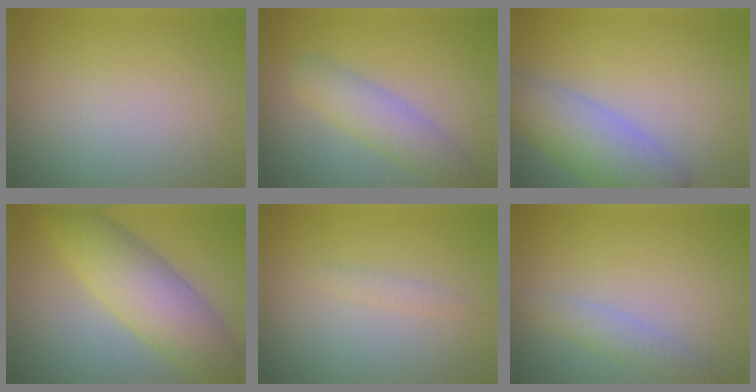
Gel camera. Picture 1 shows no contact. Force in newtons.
{"total": 3.7, "press": 3.7, "slide": 0.2}
{"total": 6.3, "press": 6.3, "slide": 0.6}
{"total": 7.8, "press": 7.8, "slide": 0.1}
{"total": 0.9, "press": 0.9, "slide": 0.0}
{"total": 2.0, "press": 2.0, "slide": 0.1}